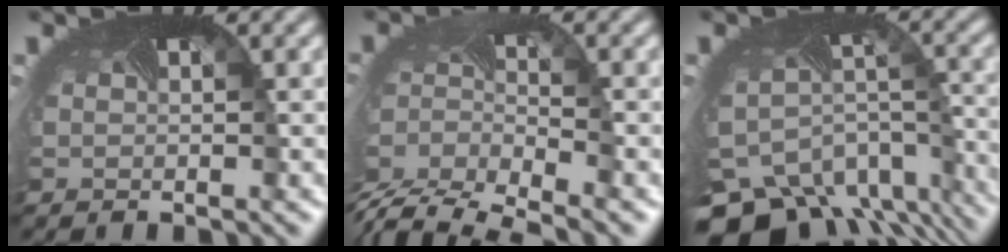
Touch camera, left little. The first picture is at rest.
{"total": 7.8, "force": [-6.7, 2.4, 3.1], "torque": [-0.077, -0.024, -0.125]}
{"total": 14.1, "force": [-10.5, 7.7, 5.3], "torque": [-0.106, -0.055, -0.111]}